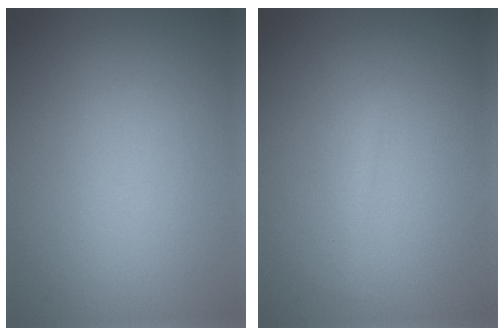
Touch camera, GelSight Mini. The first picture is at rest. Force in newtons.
{"total": 0.6, "press": 0.6, "slide": 0.0}